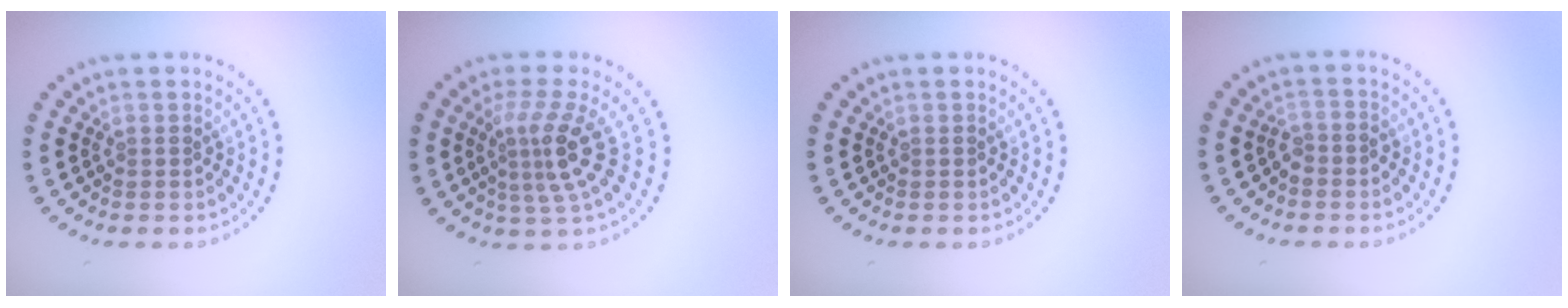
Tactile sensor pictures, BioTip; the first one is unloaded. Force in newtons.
{"total": 3.8, "press": 2.5, "slide": 2.8}
{"total": 0.0}
{"total": 1.3, "press": 1.1, "slide": 0.6}